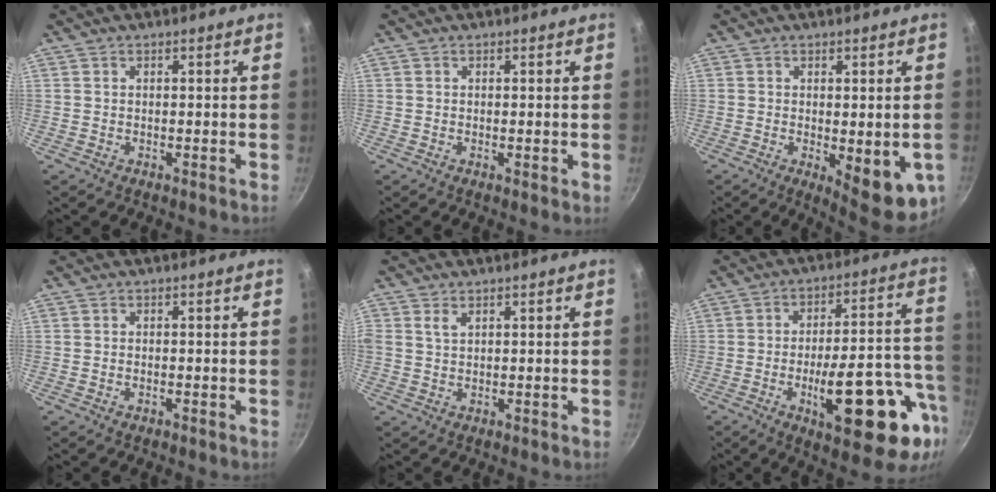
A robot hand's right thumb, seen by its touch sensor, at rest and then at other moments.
{"total": 0.8, "force": [0.0, 0.2, 0.8], "torque": [-0.011, -0.001, -0.002]}
{"total": 10.9, "force": [-2.2, 3.8, 10.0], "torque": [-0.105, -0.013, -0.018]}
{"total": 0.6, "force": [-0.3, 0.3, 0.4], "torque": [-0.008, 0.003, -0.007]}
{"total": 1.7, "force": [0.9, 1.0, 1.1], "torque": [-0.021, -0.003, 0.018]}
{"total": 22.4, "force": [-8.2, 7.9, 19.3], "torque": [-0.235, 0.035, -0.111]}